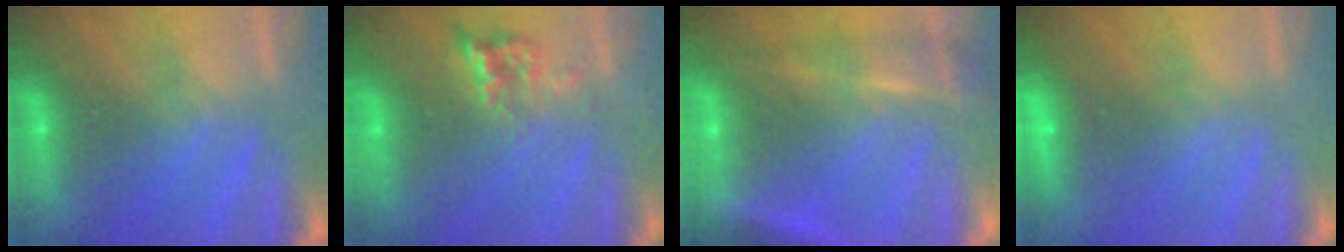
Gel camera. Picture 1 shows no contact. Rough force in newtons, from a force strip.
{"total": 2.3}
{"total": 5.8}
{"total": 2.4}